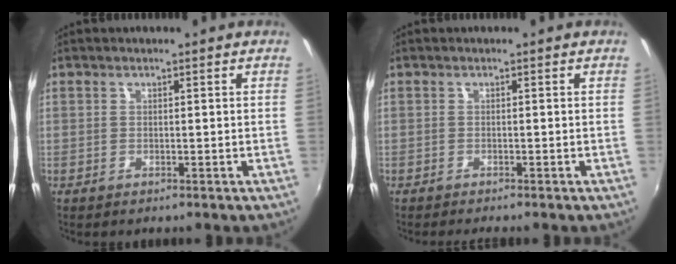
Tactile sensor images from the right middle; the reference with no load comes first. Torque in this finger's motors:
{"motor_torque": [1.09, -1.05, 0.30, 0.15]}